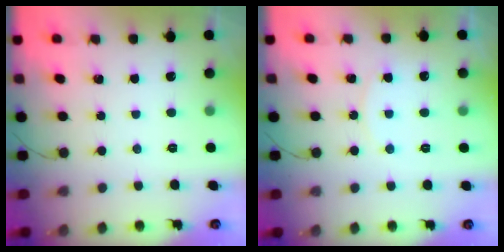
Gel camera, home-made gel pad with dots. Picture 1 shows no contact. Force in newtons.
{"total": 3.8, "press": 3.7, "slide": 0.6}